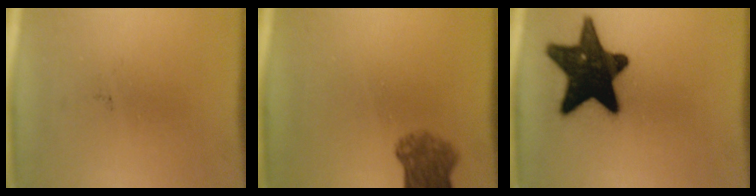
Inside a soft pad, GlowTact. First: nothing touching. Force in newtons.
{"total": 5.4}
{"total": 17.2}